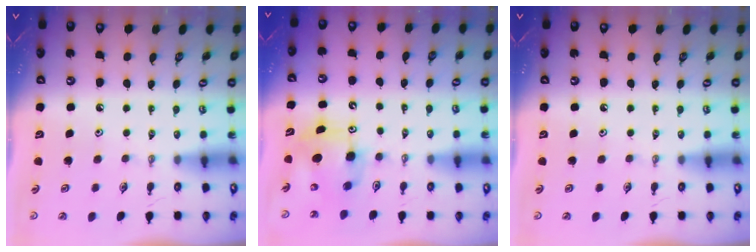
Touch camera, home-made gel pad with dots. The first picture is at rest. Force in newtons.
{"total": 6.8, "press": 6.5, "slide": 1.9}
{"total": 0.0}